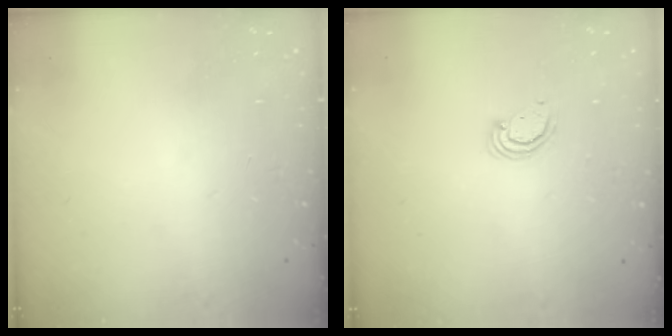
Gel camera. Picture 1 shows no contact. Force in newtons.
{"total": 2.3, "press": 2.3, "slide": 0.3}